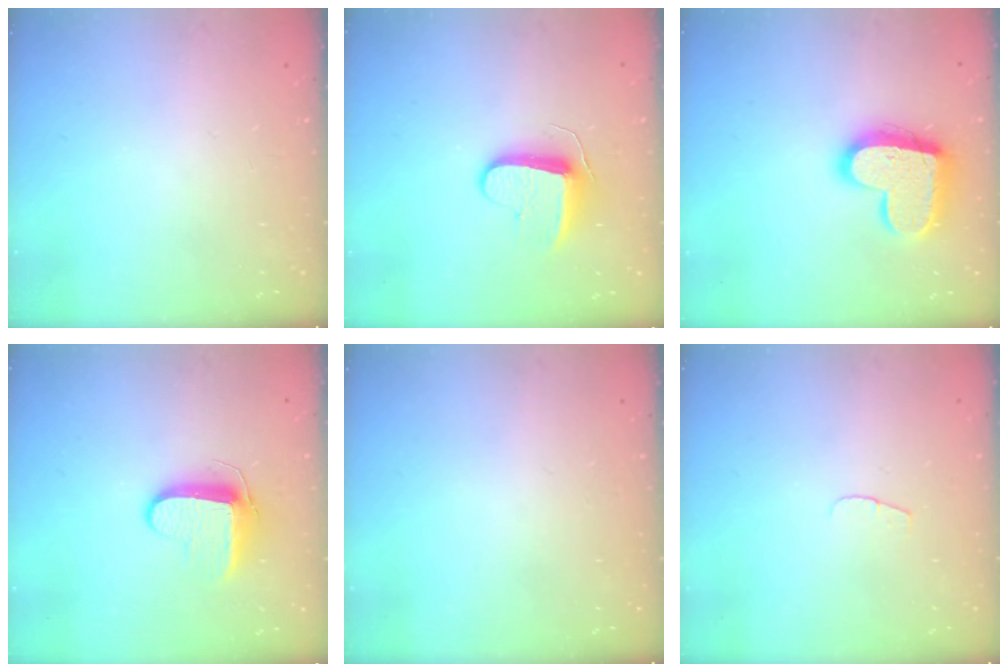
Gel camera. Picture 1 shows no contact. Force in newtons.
{"total": 9.1, "press": 9.1, "slide": 0.0}
{"total": 17.6, "press": 17.5, "slide": 1.3}
{"total": 9.8, "press": 9.7, "slide": 1.1}
{"total": 0.0}
{"total": 4.1, "press": 4.1, "slide": 0.4}